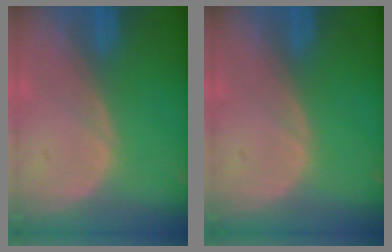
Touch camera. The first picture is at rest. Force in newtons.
{"total": 0.0}